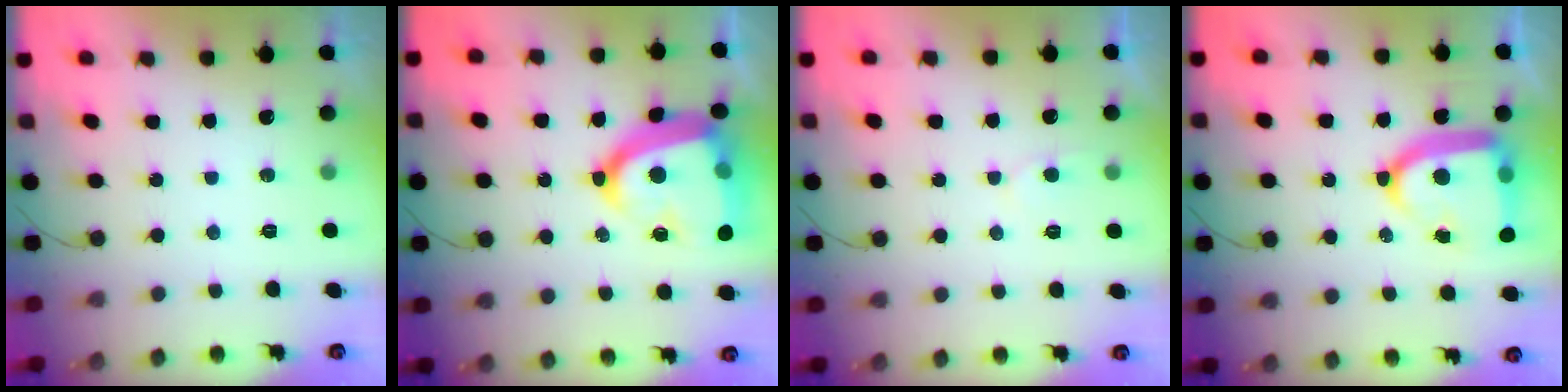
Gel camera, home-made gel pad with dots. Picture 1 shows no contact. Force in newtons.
{"total": 22.7, "press": 22.6, "slide": 2.2}
{"total": 6.1, "press": 6.0, "slide": 0.6}
{"total": 17.7, "press": 17.6, "slide": 1.7}